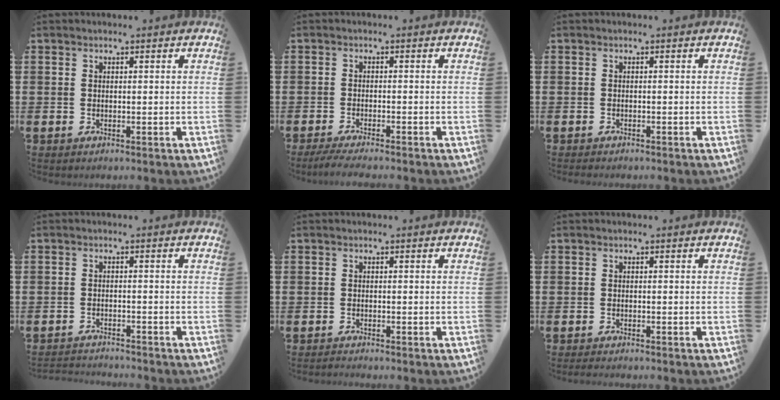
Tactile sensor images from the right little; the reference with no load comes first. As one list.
[{"total": 1.9, "force": [-1.6, 0.0, 1.1], "torque": [-0.018, 0.001, -0.030]}, {"total": 0.0}, {"total": 1.7, "force": [-1.7, -0.1, -0.2], "torque": [-0.002, 0.002, -0.036]}, {"total": 0.6, "force": [-0.6, 0.0, 0.0], "torque": [-0.002, -0.003, -0.011]}, {"total": 0.0}]